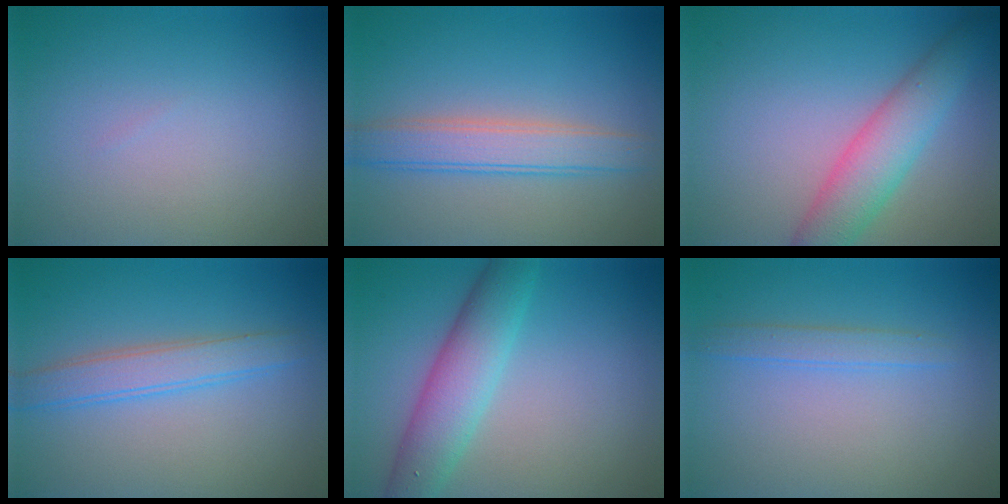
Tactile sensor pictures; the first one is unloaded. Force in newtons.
{"total": 3.9, "press": 3.9, "slide": 0.3}
{"total": 4.8, "press": 4.8, "slide": 0.2}
{"total": 3.1, "press": 3.1, "slide": 0.0}
{"total": 5.3, "press": 5.3, "slide": 0.1}
{"total": 1.6, "press": 1.6, "slide": 0.0}